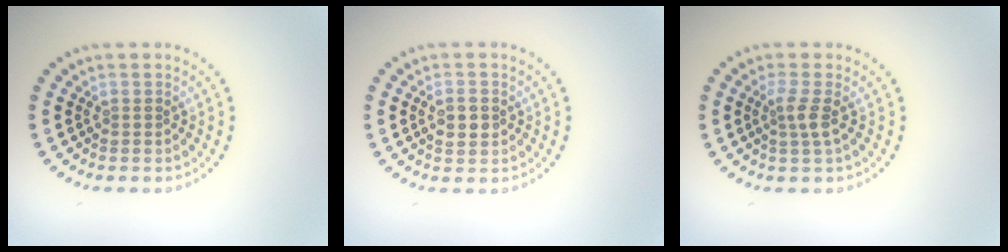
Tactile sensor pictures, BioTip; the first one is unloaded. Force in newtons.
{"total": 2.1, "press": 2.1, "slide": 0.3}
{"total": 1.7, "press": 1.3, "slide": 1.1}